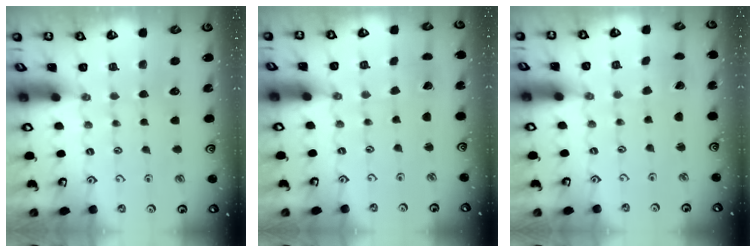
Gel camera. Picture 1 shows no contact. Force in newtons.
{"total": 1.9, "press": 1.9, "slide": 0.1}
{"total": 0.0}